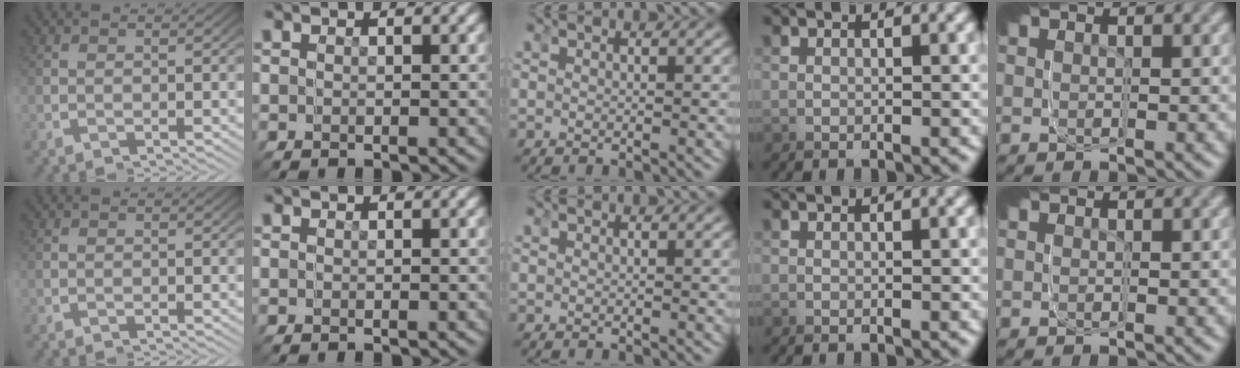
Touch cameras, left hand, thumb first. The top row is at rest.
{}